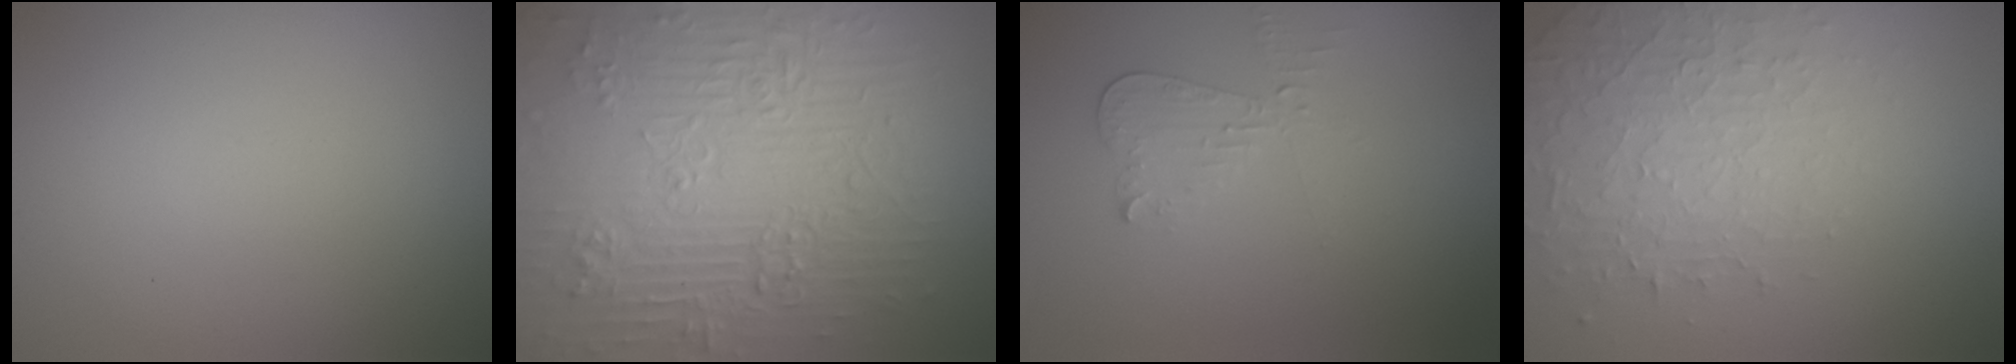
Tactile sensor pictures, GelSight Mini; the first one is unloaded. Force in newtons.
{"total": 11.4, "press": 7.6, "slide": 8.5}
{"total": 2.1, "press": 2.0, "slide": 0.5}
{"total": 4.6, "press": 3.2, "slide": 3.3}